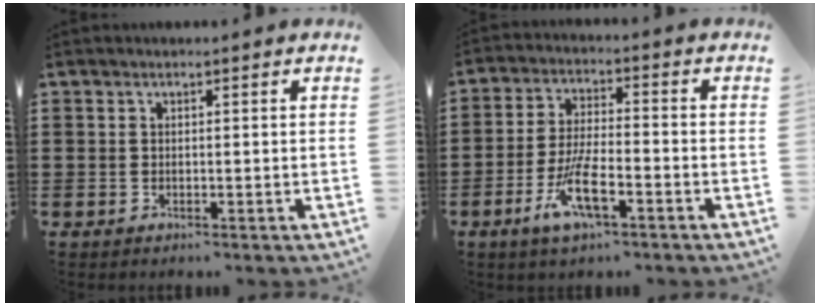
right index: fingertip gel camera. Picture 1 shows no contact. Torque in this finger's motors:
{"motor_torque": [1.14, -0.16, 0.49, 0.21]}